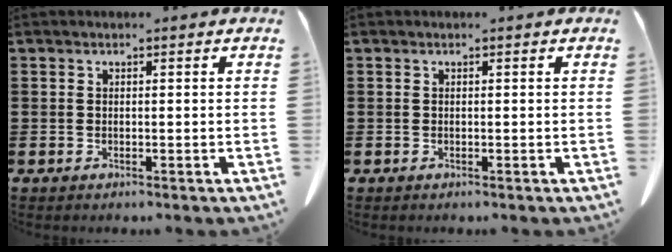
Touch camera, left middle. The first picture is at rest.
{"total": 0.0}